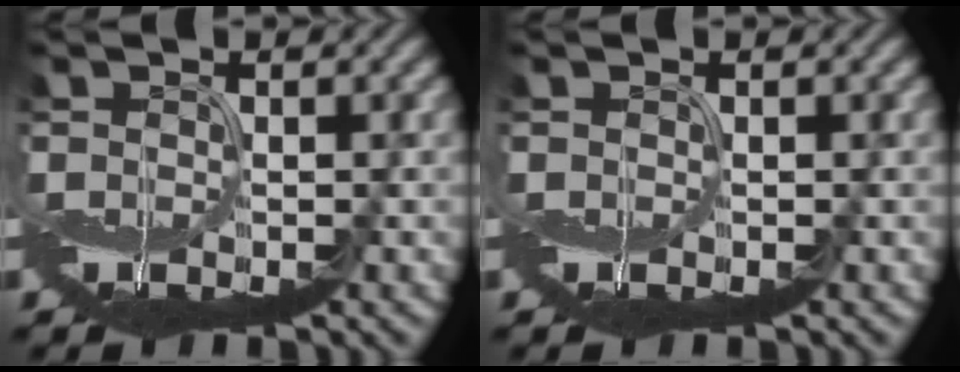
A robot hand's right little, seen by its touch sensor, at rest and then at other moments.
{"total": 0.0}